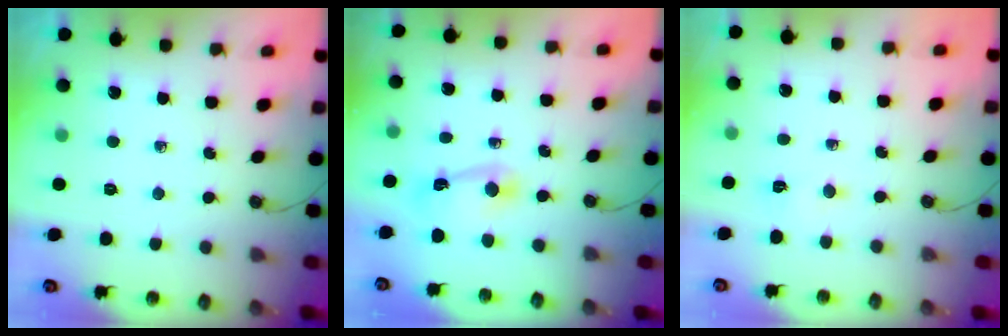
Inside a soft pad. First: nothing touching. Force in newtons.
{"total": 8.5, "press": 4.8, "slide": 7.0}
{"total": 2.5, "press": 2.5, "slide": 0.5}